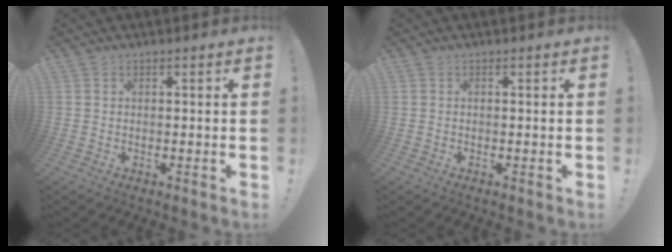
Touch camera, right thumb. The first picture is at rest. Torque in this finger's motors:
{"motor_torque": [0.00, 0.00, -0.01, -0.03, 0.00]}